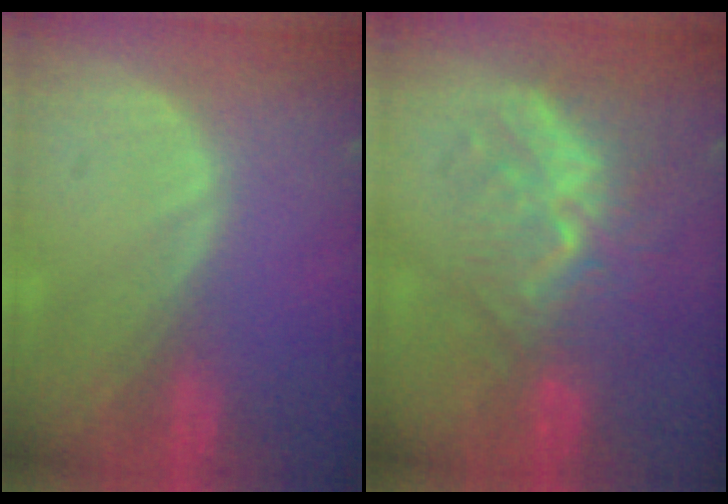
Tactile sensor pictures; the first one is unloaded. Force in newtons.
{"total": 9.6, "press": 8.5, "slide": 4.4}